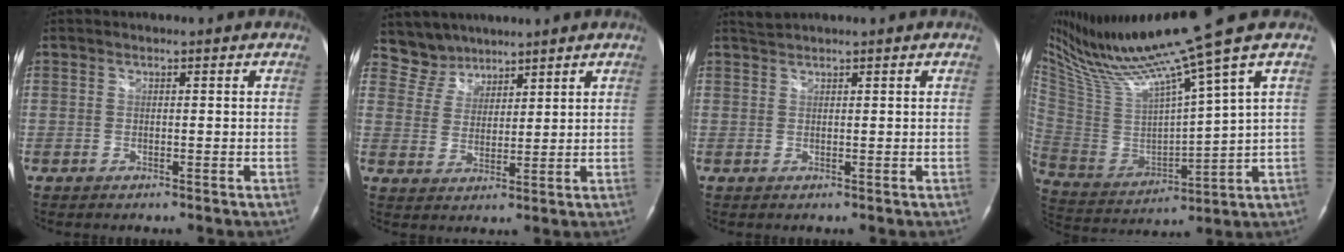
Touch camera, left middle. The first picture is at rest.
{"total": 5.0, "force": [4.4, 2.3, -0.8], "torque": [0.018, 0.004, 0.089]}
{"total": 1.1, "force": [1.1, -0.3, -0.1], "torque": [-0.005, 0.009, 0.027]}
{"total": 17.0, "force": [12.6, -2.1, 11.2], "torque": [-0.204, -0.013, 0.238]}